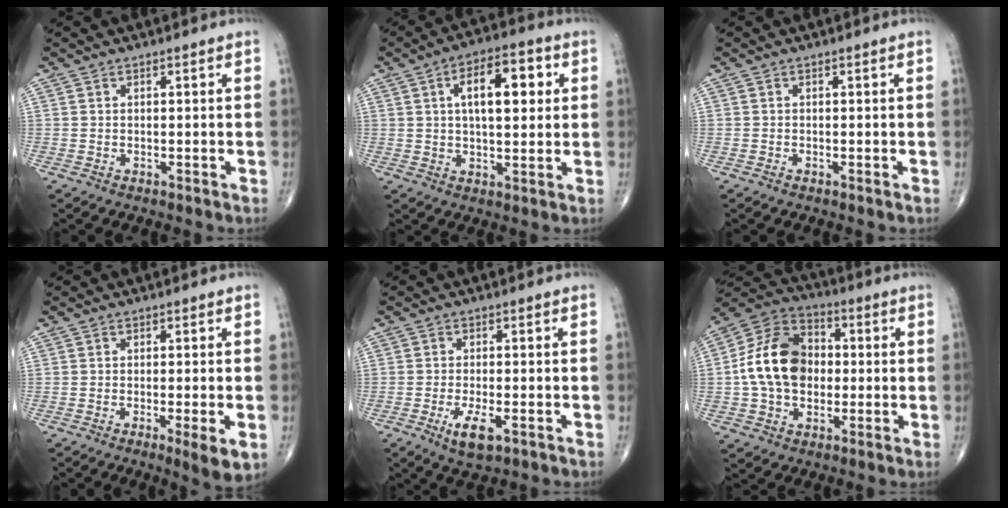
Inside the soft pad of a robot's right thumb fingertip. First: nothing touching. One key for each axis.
{"total": 12.2, "fx": 3.1, "fy": 5.6, "fz": 10.4, "tx": -0.139, "ty": 0.010, "tz": 0.044}
{"total": 0.0}
{"total": 5.1, "fx": -1.7, "fy": 0.8, "fz": 4.8, "tx": -0.073, "ty": -0.013, "tz": -0.028}
{"total": 5.4, "fx": -2.4, "fy": 1.9, "fz": 4.4, "tx": -0.082, "ty": -0.003, "tz": -0.039}
{"total": 15.6, "fx": -0.2, "fy": 11.4, "fz": 10.5, "tx": -0.167, "ty": 0.030, "tz": -0.011}